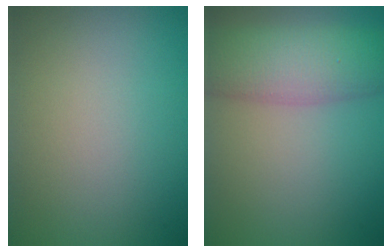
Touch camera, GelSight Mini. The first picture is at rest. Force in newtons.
{"total": 6.8, "press": 6.8, "slide": 0.2}